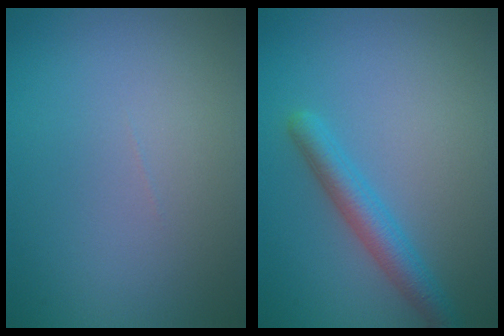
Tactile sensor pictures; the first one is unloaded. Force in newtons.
{"total": 3.0, "press": 3.0, "slide": 0.1}